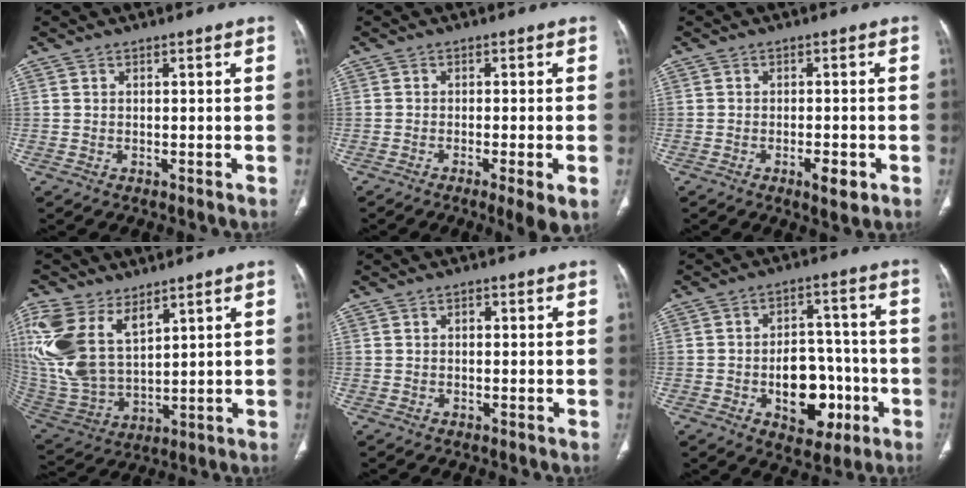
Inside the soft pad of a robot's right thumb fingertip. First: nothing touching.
{"total": 5.5, "force": [-2.3, 0.7, 5.0], "torque": [-0.082, -0.011, -0.037]}
{"total": 3.7, "force": [-1.6, 1.3, 3.1], "torque": [-0.046, 0.002, -0.021]}
{"total": 18.7, "force": [8.9, 10.5, 12.6], "torque": [-0.280, -0.026, 0.193]}
{"total": 1.0, "force": [0.2, 0.7, 0.7], "torque": [-0.012, 0.005, 0.003]}
{"total": 13.3, "force": [-4.0, 8.7, 9.2], "torque": [-0.088, 0.039, -0.049]}